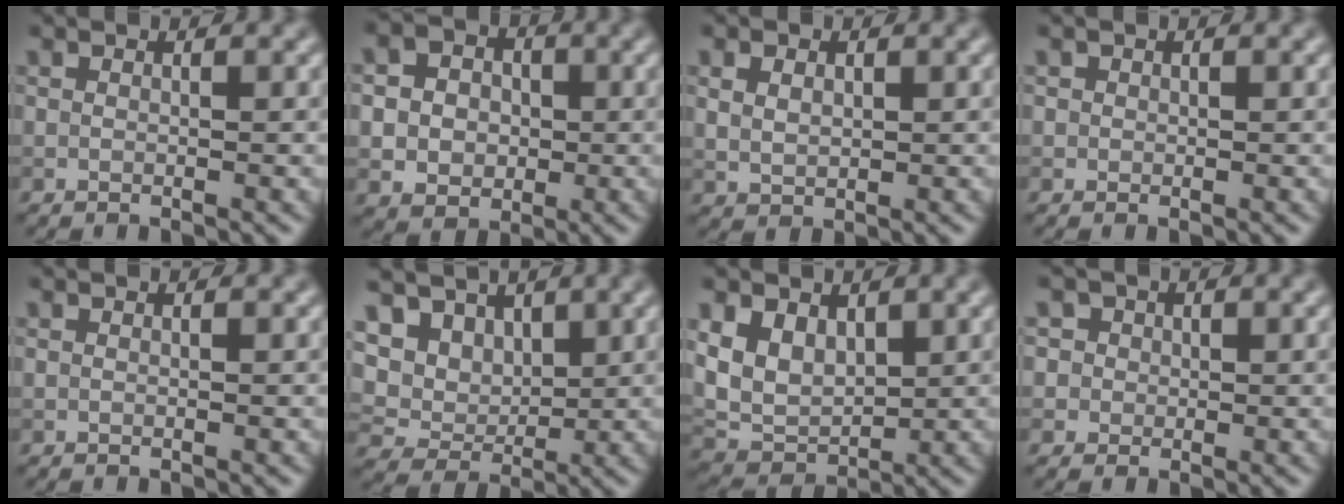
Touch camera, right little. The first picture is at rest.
{"total": 7.0, "force": [0.7, 6.1, 3.4], "torque": [-0.062, 0.026, -0.006]}
{"total": 2.2, "force": [0.7, 1.6, 1.3], "torque": [-0.027, -0.002, 0.019]}
{"total": 0.6, "force": [0.1, 0.5, 0.0], "torque": [0.008, -0.002, 0.001]}
{"total": 0.0}
{"total": 9.9, "force": [4.5, 7.4, 4.8], "torque": [-0.108, 0.014, 0.074]}
{"total": 4.8, "force": [1.6, 3.6, 2.8], "torque": [-0.062, -0.009, 0.031]}
{"total": 4.1, "force": [1.6, 3.6, 1.3], "torque": [-0.008, 0.021, 0.009]}